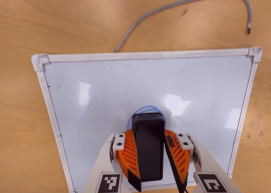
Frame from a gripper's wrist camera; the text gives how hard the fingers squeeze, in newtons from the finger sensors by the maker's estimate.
{"total": 13.5, "left": 14.6, "right": 12.3}